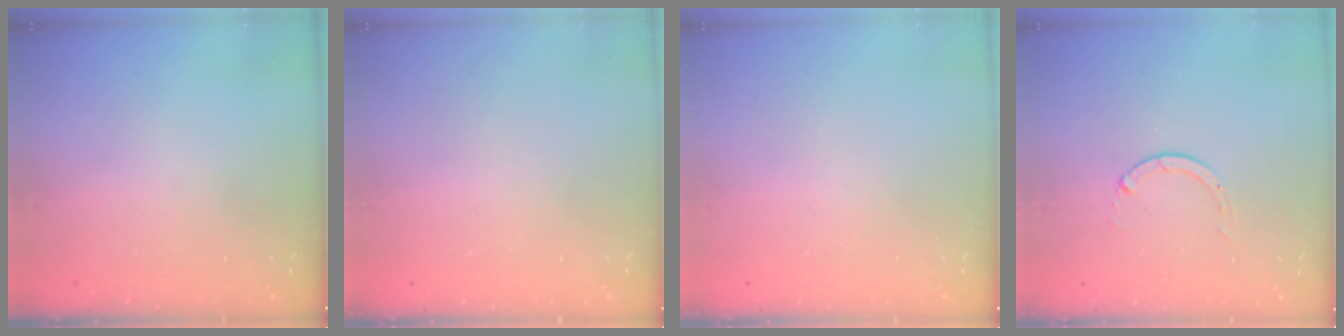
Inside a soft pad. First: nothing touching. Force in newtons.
{"total": 2.6, "press": 2.6, "slide": 0.2}
{"total": 0.0}
{"total": 0.0}